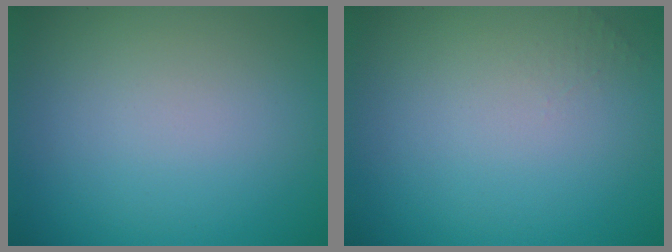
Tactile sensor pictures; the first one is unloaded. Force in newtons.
{"total": 0.7, "press": 0.7, "slide": 0.1}